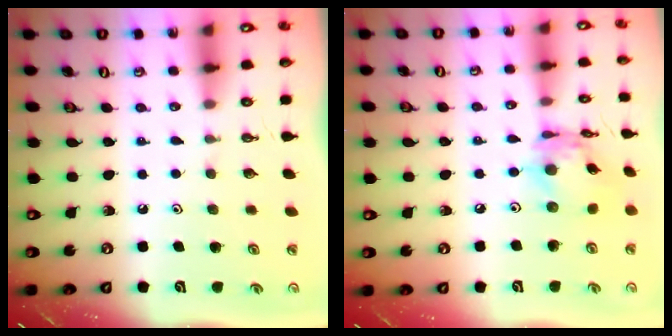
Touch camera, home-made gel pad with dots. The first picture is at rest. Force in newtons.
{"total": 12.3, "press": 12.3, "slide": 0.9}